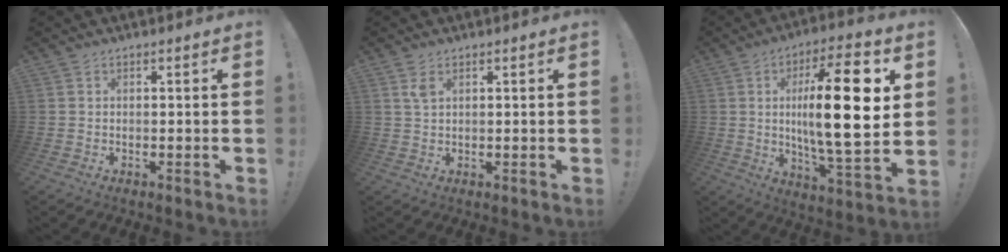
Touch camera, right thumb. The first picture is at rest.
{"total": 2.4, "force": [1.3, 1.2, 1.7], "torque": [-0.025, -0.003, 0.021]}
{"total": 22.5, "force": [3.3, 5.8, 21.5], "torque": [-0.368, -0.009, 0.039]}